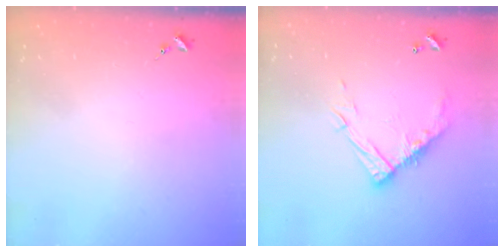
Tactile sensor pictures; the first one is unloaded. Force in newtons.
{"total": 13.1, "press": 13.1, "slide": 1.1}